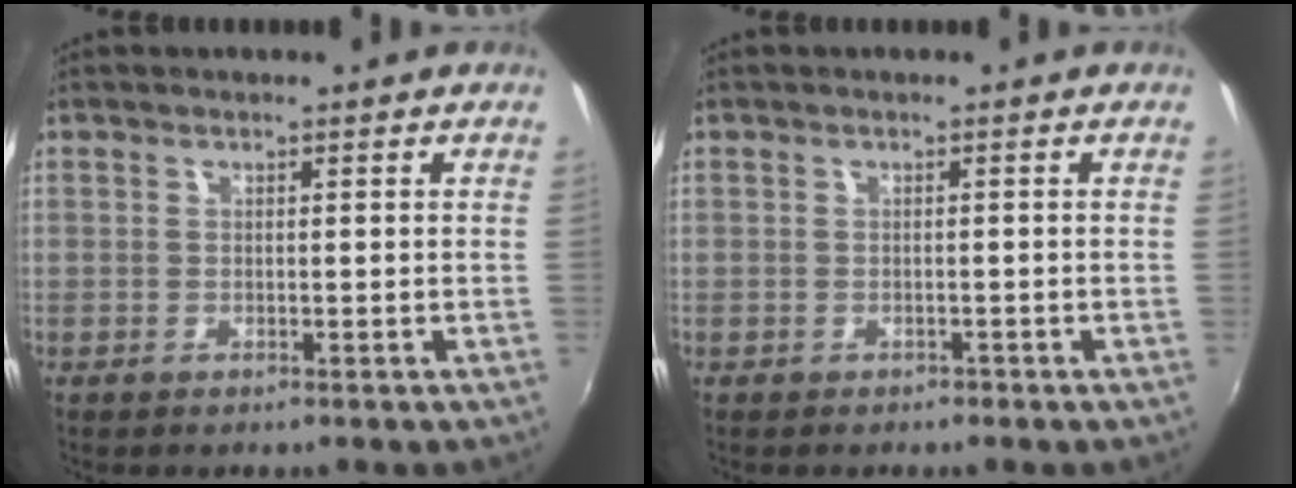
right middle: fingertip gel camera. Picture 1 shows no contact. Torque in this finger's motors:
{"motor_torque": [0.29, -0.09, -0.02, -0.01]}